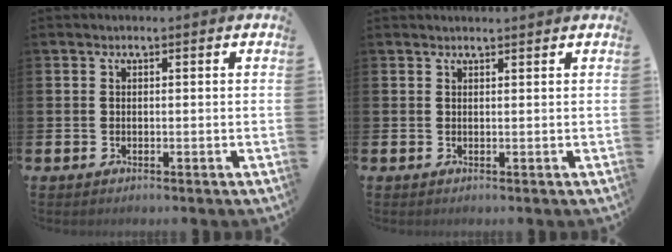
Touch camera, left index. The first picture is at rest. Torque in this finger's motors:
{"motor_torque": [0.16, -0.22, 0.03, 0.00]}